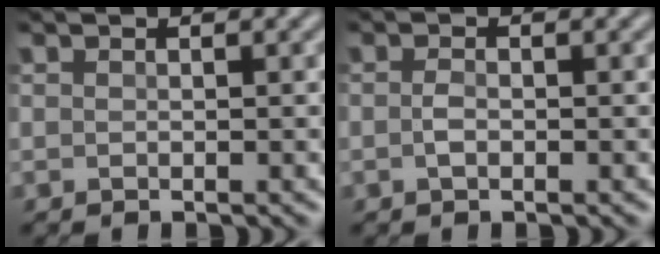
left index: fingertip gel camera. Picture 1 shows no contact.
{"total": 1.1, "force": [-0.3, 0.6, 0.9], "torque": [-0.021, 0.001, -0.008]}